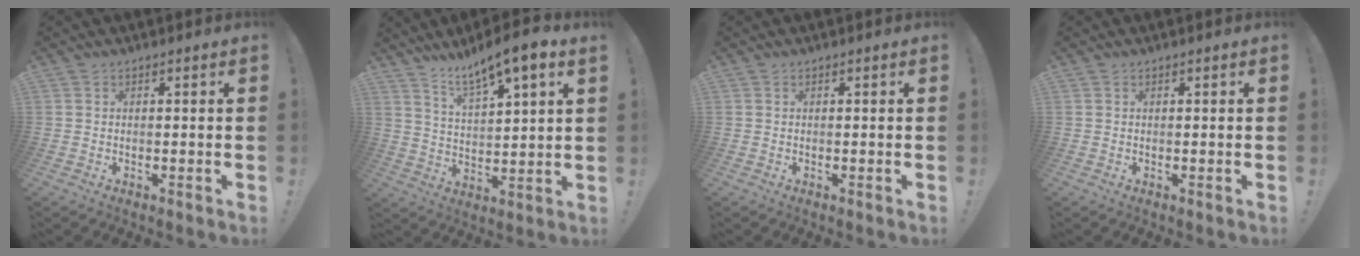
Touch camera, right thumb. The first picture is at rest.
{"total": 10.4, "force": [8.2, 1.3, 6.2], "torque": [-0.102, -0.057, 0.135]}
{"total": 0.0}
{"total": 0.0}